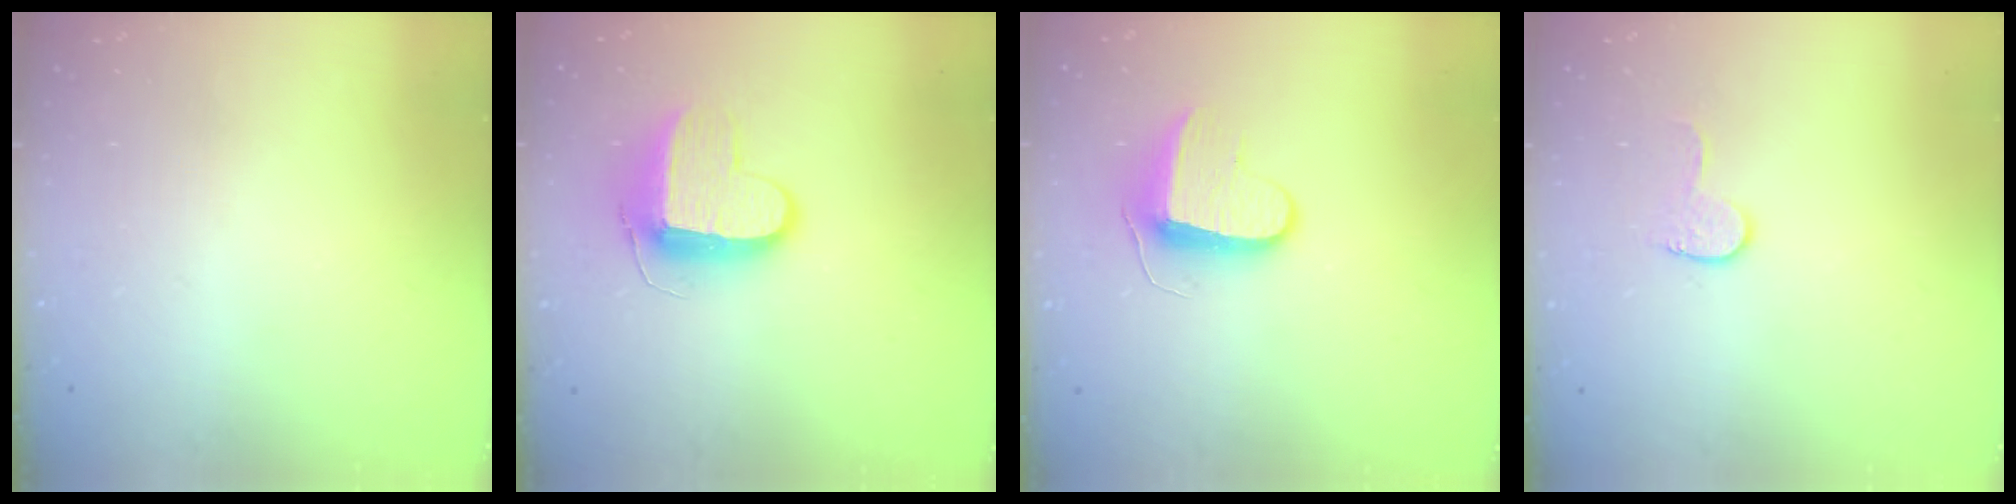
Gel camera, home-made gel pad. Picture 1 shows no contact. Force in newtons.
{"total": 9.4, "press": 9.3, "slide": 1.3}
{"total": 9.0, "press": 9.0, "slide": 0.5}
{"total": 5.6, "press": 5.6, "slide": 0.5}